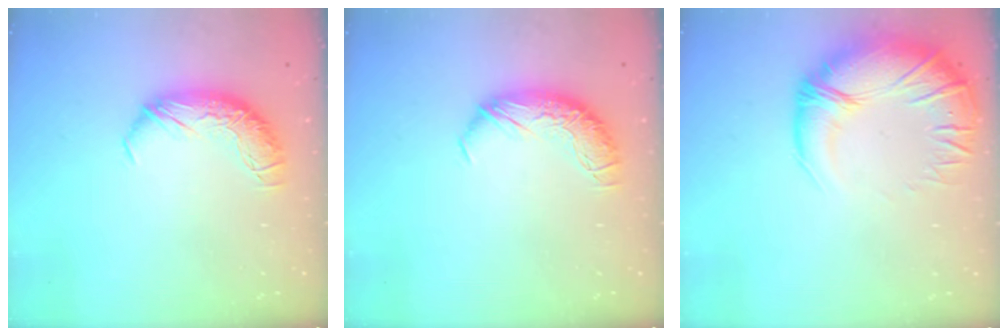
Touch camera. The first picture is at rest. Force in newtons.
{"total": 0.0}
{"total": 5.2, "press": 3.4, "slide": 3.8}